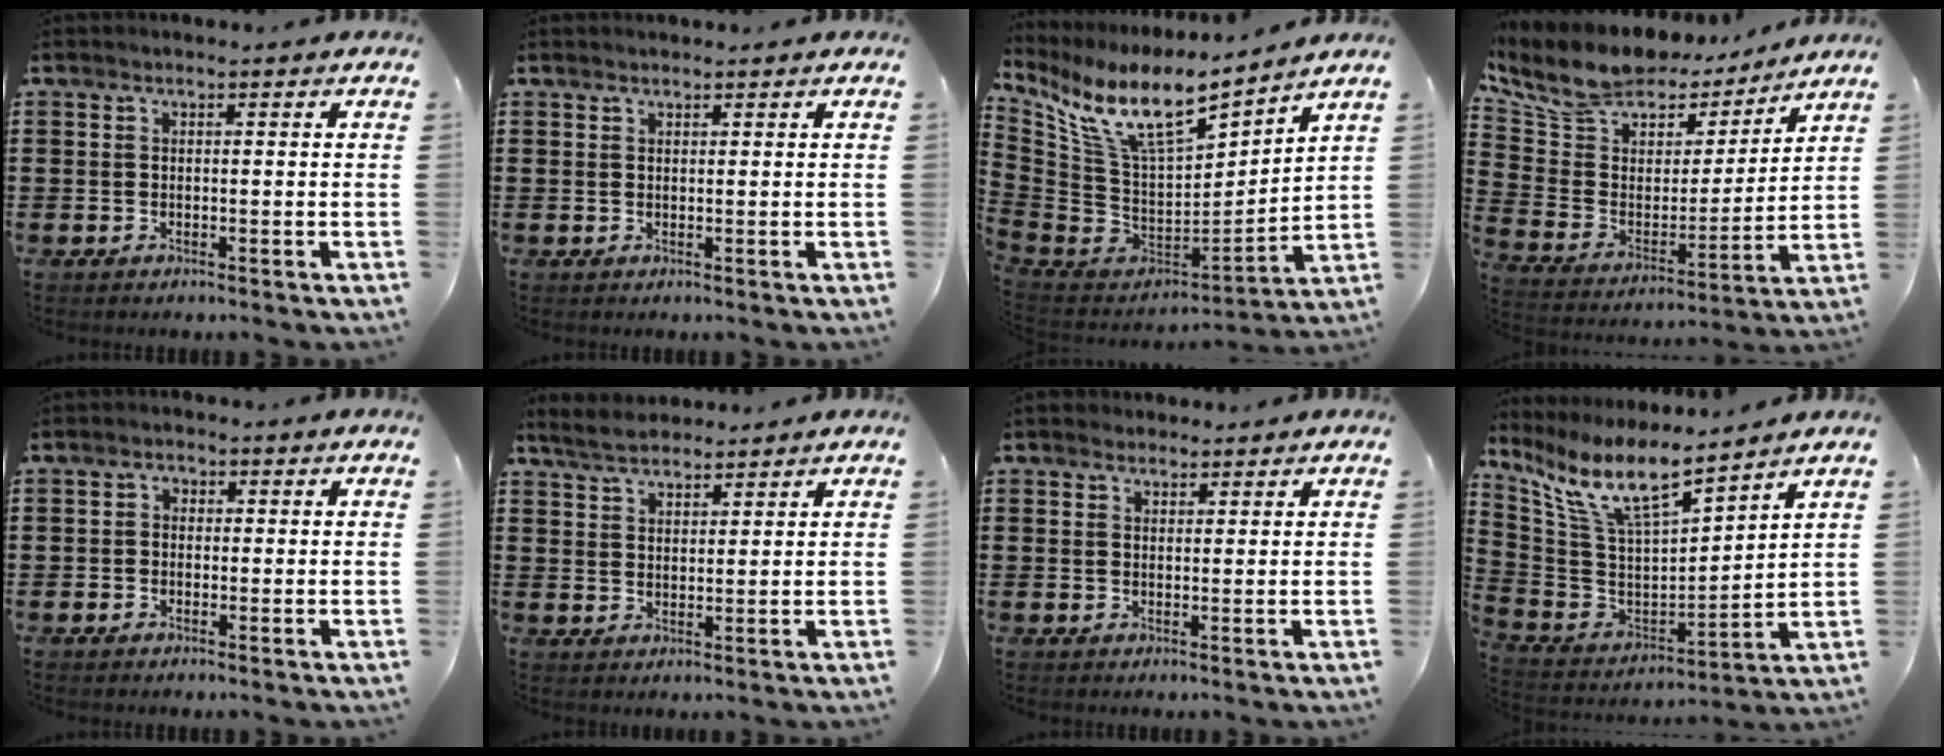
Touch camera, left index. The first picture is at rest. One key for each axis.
{"total": 0.6, "fx": 0.6, "fy": 0.1, "fz": 0.1, "tx": -0.003, "ty": 0.000, "tz": 0.013}
{"total": 12.2, "fx": 8.0, "fy": 3.2, "fz": 8.6, "tx": -0.202, "ty": -0.057, "tz": 0.136}
{"total": 9.6, "fx": 8.1, "fy": 4.4, "fz": 2.5, "tx": -0.098, "ty": -0.050, "tz": 0.144}
{"total": 1.3, "fx": -0.3, "fy": 1.1, "fz": 0.6, "tx": -0.014, "ty": 0.005, "tz": -0.008}
{"total": 3.7, "fx": 3.3, "fy": 1.3, "fz": 1.1, "tx": -0.032, "ty": -0.001, "tz": 0.062}
{"total": 1.9, "fx": 1.6, "fy": 0.9, "fz": 0.1, "tx": 0.002, "ty": 0.002, "tz": 0.031}
{"total": 10.6, "fx": 7.9, "fy": 2.2, "fz": 6.8, "tx": -0.161, "ty": -0.046, "tz": 0.137}